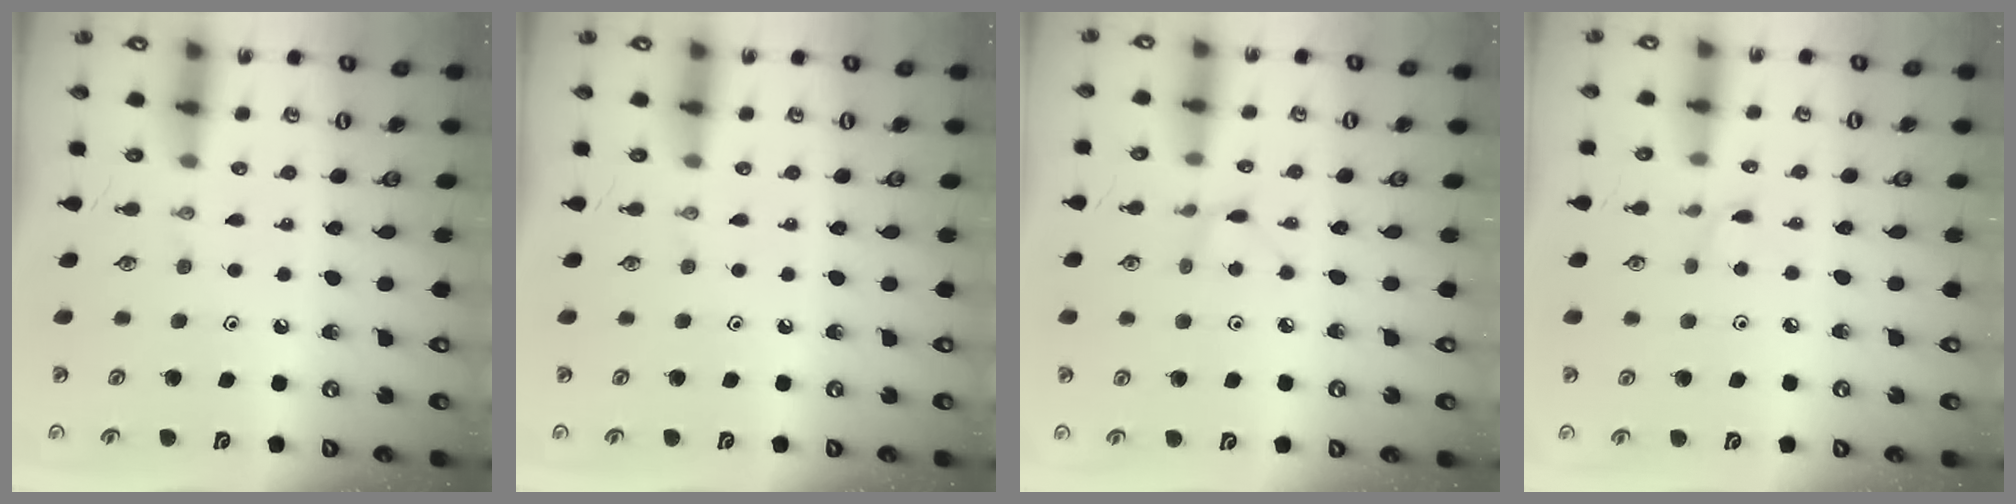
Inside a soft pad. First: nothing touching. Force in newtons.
{"total": 0.0}
{"total": 2.8, "press": 2.8, "slide": 0.3}
{"total": 1.8, "press": 1.7, "slide": 0.2}